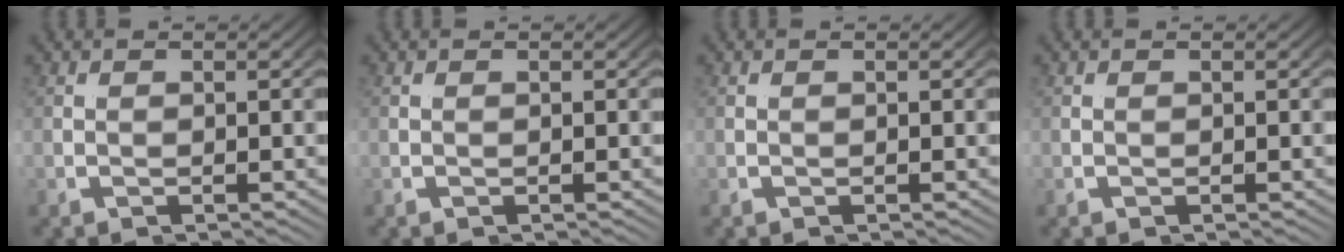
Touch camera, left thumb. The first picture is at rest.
{"total": 0.0}
{"total": 0.0}
{"total": 0.0}